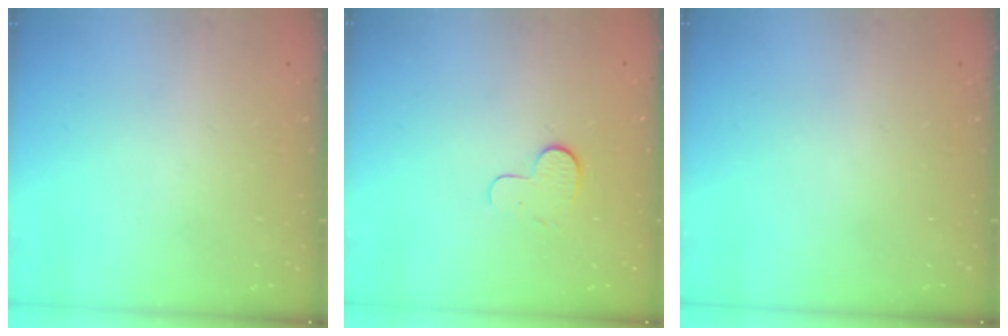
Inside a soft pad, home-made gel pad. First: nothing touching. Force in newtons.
{"total": 6.3, "press": 6.3, "slide": 0.5}
{"total": 0.0}